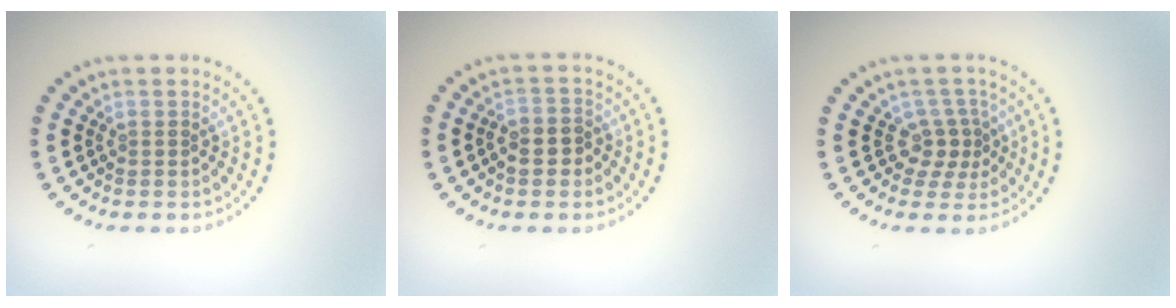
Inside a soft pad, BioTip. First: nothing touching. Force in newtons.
{"total": 2.3, "press": 2.2, "slide": 0.8}
{"total": 2.5, "press": 1.7, "slide": 1.9}